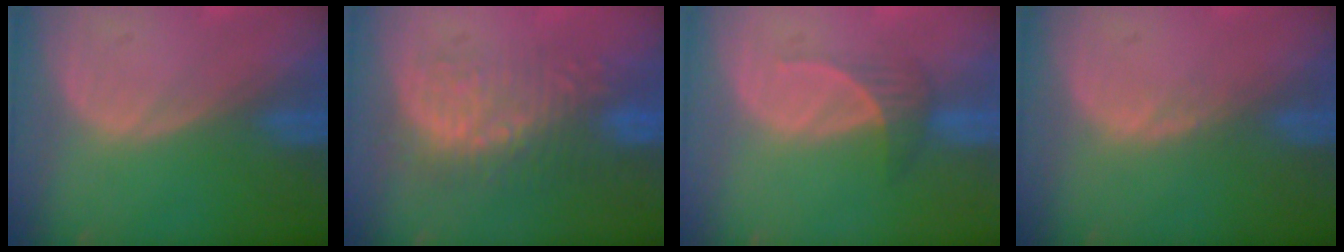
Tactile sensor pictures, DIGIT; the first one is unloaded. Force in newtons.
{"total": 9.1, "press": 8.7, "slide": 2.6}
{"total": 2.8, "press": 2.7, "slide": 0.9}
{"total": 0.8, "press": 0.8, "slide": 0.3}